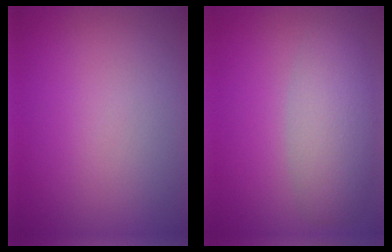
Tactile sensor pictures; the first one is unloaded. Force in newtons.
{"total": 4.6, "press": 4.6, "slide": 0.2}